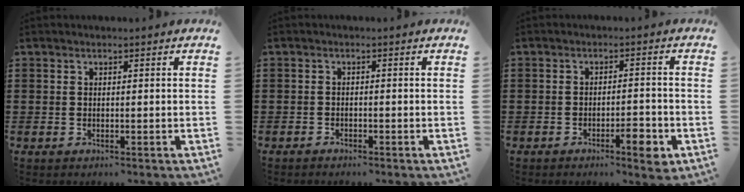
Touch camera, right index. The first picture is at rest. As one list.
[{"total": 0.8, "force": [-0.8, 0.1, 0.2], "torque": [-0.006, -0.002, -0.015]}, {"total": 4.1, "force": [-2.4, 0.9, 3.2], "torque": [-0.050, 0.002, -0.041]}]